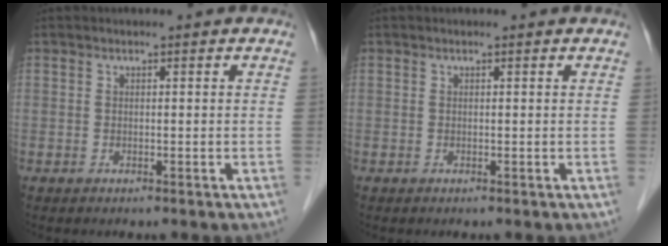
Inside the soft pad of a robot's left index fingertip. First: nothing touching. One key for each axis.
{"total": 0.0}